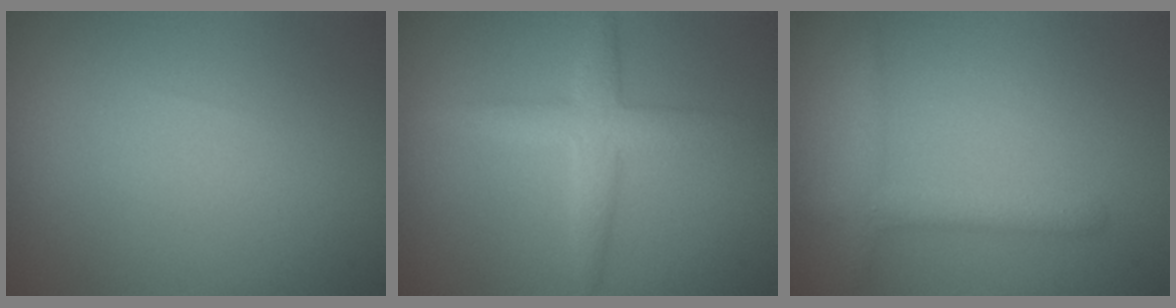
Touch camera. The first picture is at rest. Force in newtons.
{"total": 3.3, "press": 3.3, "slide": 0.1}
{"total": 2.1, "press": 2.1, "slide": 0.2}